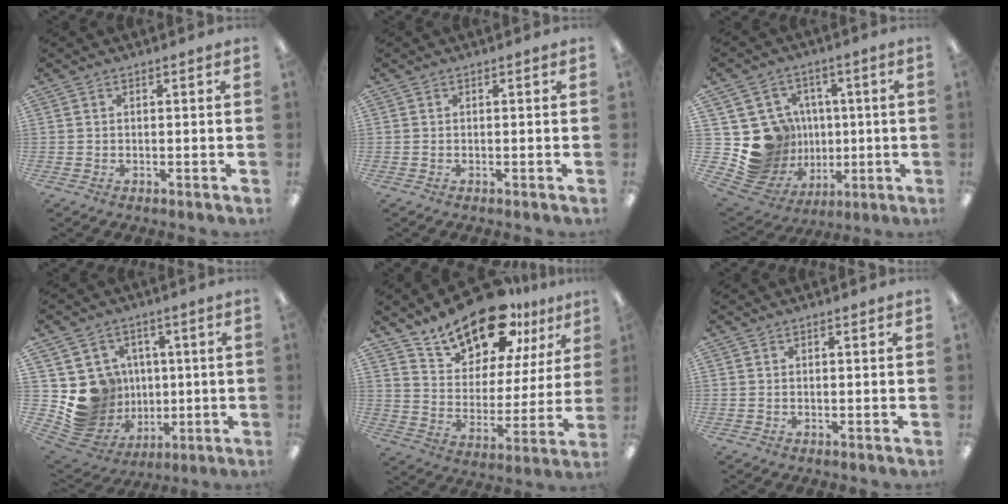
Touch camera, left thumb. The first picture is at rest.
{"total": 0.0}
{"total": 16.4, "force": [1.0, 16.0, 3.9], "torque": [-0.105, -0.014, 0.065]}
{"total": 12.7, "force": [1.1, 12.5, 2.2], "torque": [-0.066, -0.012, 0.052]}
{"total": 17.9, "force": [14.1, 7.8, 8.0], "torque": [-0.136, -0.088, 0.248]}
{"total": 0.0}